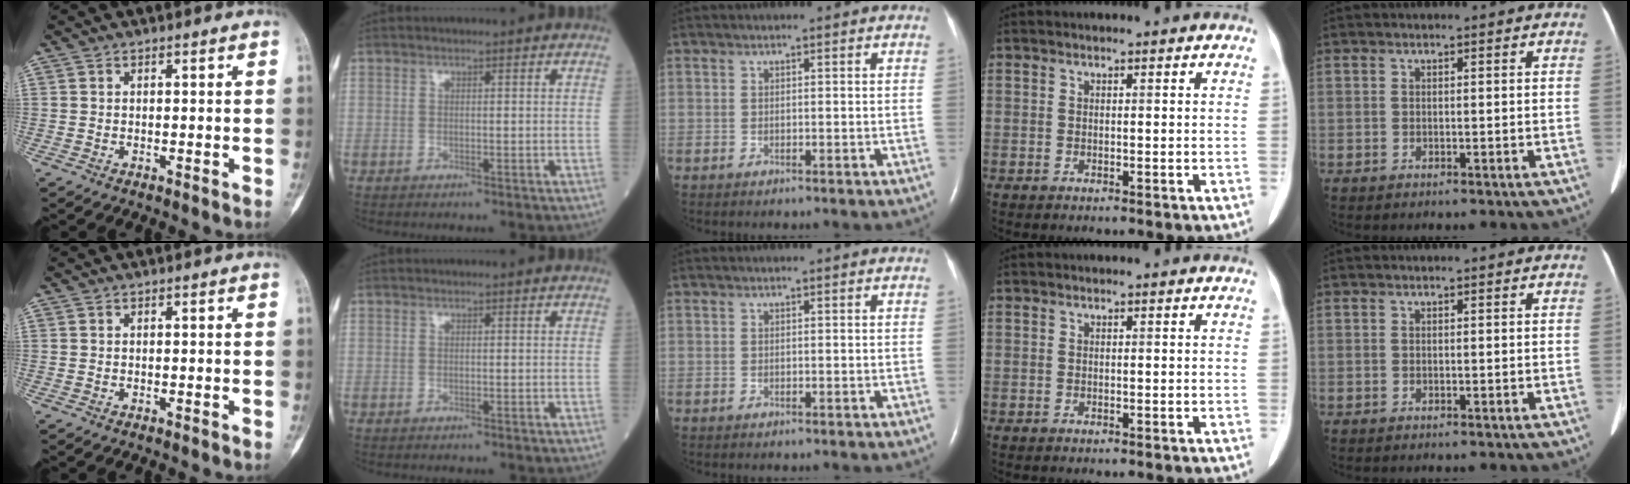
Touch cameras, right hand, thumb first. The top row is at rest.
{}